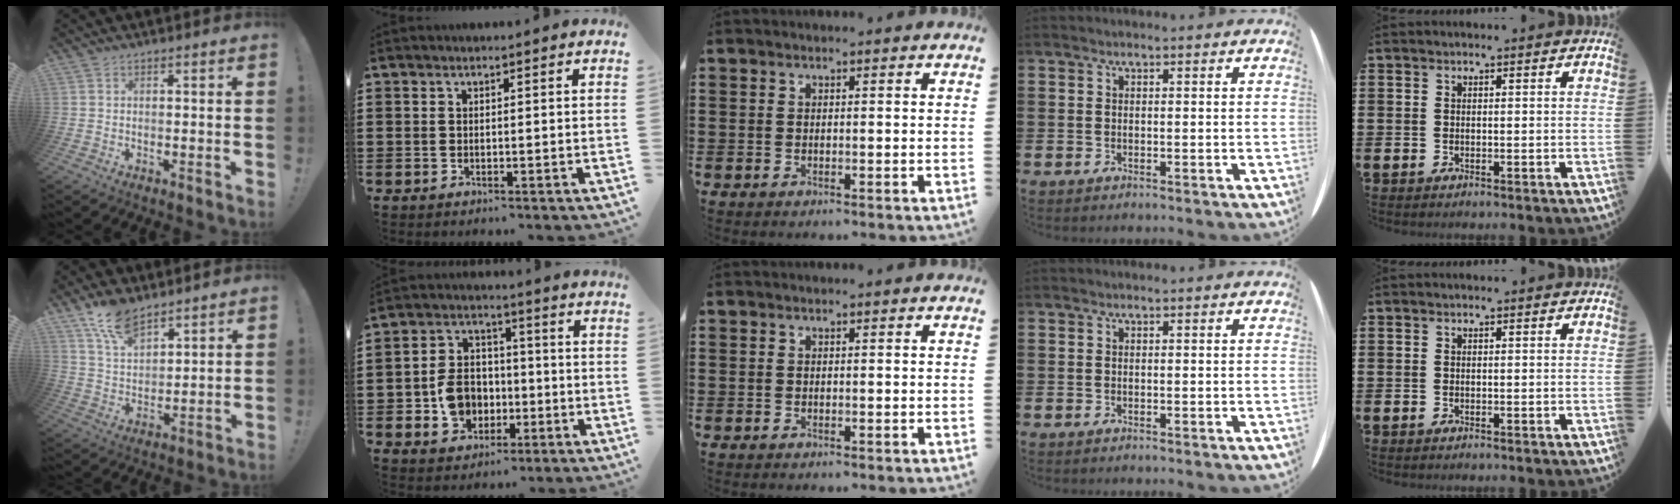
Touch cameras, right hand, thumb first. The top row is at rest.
{"thumb": {"total": 10.2, "force": [7.9, 4.3, 4.7], "torque": [-0.086, -0.048, 0.150]}, "index": {"total": 8.1, "force": [-1.9, 6.4, 4.5], "torque": [-0.110, 0.017, -0.033]}}